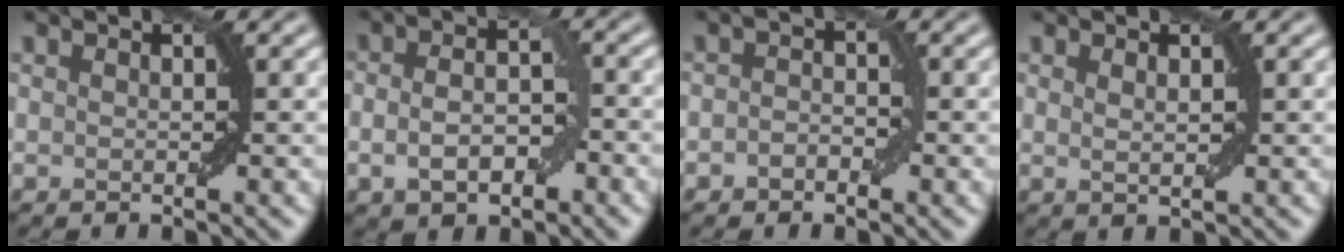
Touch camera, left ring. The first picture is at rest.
{"total": 4.9, "force": [-1.4, 2.6, 3.9], "torque": [-0.070, 0.003, -0.026]}
{"total": 1.5, "force": [-0.7, 1.0, 0.8], "torque": [-0.014, 0.003, -0.017]}
{"total": 1.0, "force": [0.5, 0.2, 0.8], "torque": [-0.014, -0.001, 0.009]}